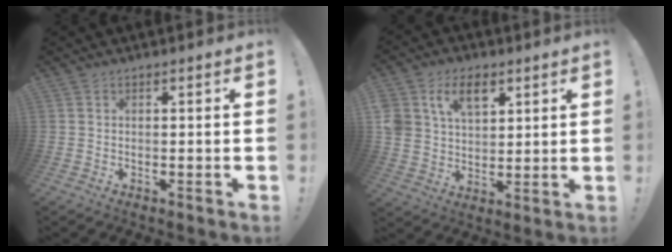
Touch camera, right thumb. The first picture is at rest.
{"total": 11.0, "force": [5.6, 7.7, 5.5], "torque": [-0.096, -0.014, 0.110]}